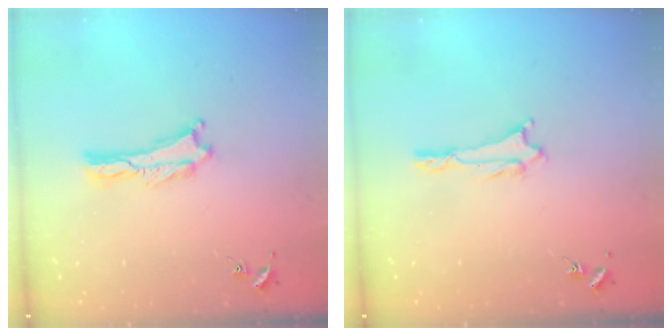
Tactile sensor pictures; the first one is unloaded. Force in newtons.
{"total": 1.0, "press": 1.0, "slide": 0.1}